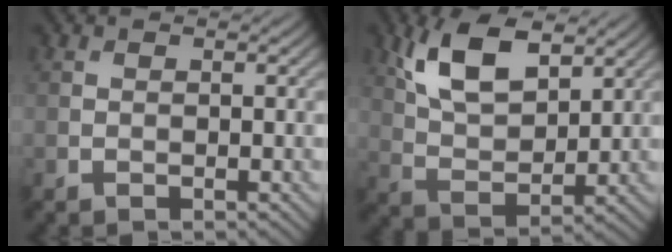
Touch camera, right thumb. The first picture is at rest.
{"total": 9.6, "force": [4.9, 4.6, 6.9], "torque": [-0.150, 0.003, 0.098]}